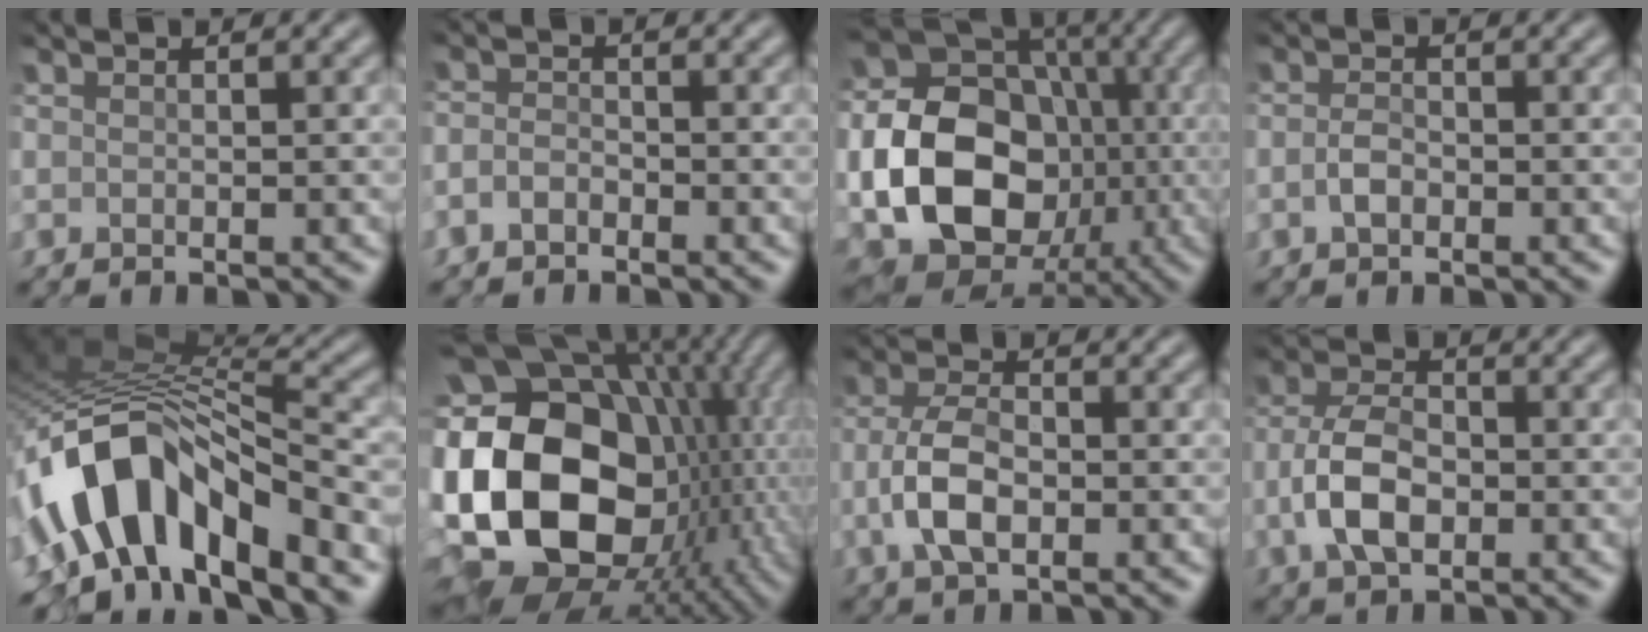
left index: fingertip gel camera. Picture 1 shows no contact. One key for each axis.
{"total": 1.4, "fx": -1.1, "fy": 0.7, "fz": 0.5, "tx": -0.013, "ty": 0.008, "tz": -0.028}
{"total": 17.9, "fx": -2.9, "fy": 14.6, "fz": 9.9, "tx": -0.187, "ty": -0.022, "tz": -0.061}
{"total": 1.4, "fx": -0.4, "fy": 0.7, "fz": 1.1, "tx": -0.028, "ty": 0.005, "tz": -0.011}
{"total": 11.6, "fx": -4.4, "fy": 5.0, "fz": 9.5, "tx": -0.167, "ty": 0.019, "tz": -0.085}
{"total": 21.7, "fx": -0.5, "fy": 15.7, "fz": 14.9, "tx": -0.330, "ty": -0.003, "tz": 0.007}
{"total": 4.7, "fx": -1.2, "fy": 2.4, "fz": 3.8, "tx": -0.084, "ty": 0.006, "tz": -0.029}
{"total": 5.2, "fx": -1.4, "fy": 2.9, "fz": 4.1, "tx": -0.089, "ty": 0.009, "tz": -0.030}